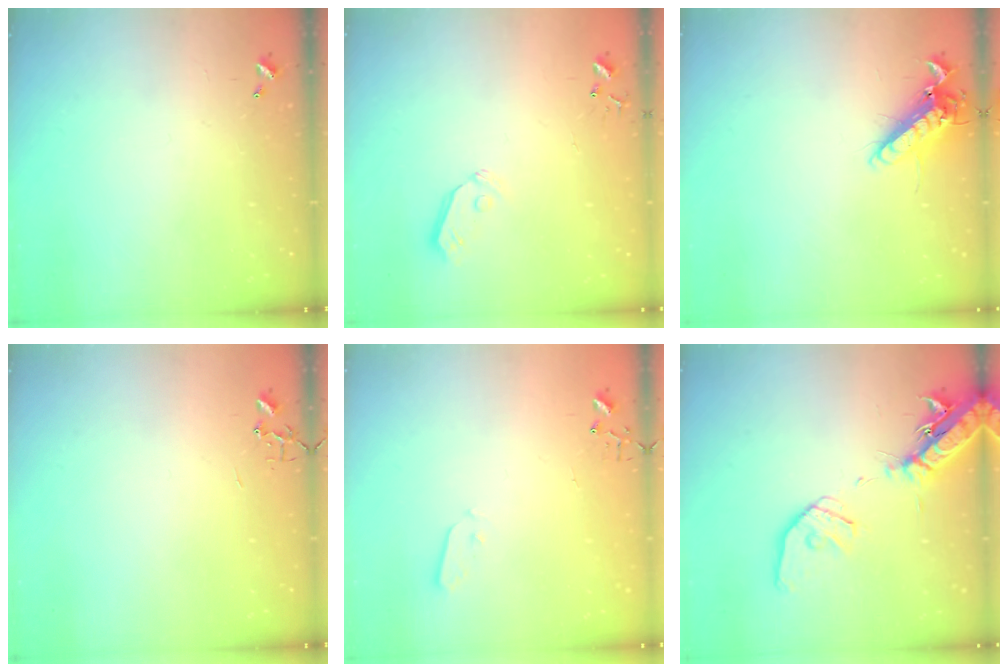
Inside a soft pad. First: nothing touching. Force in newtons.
{"total": 5.8, "press": 5.8, "slide": 0.5}
{"total": 12.5, "press": 12.3, "slide": 2.1}
{"total": 0.0}
{"total": 2.5, "press": 2.5, "slide": 0.4}
{"total": 19.4, "press": 19.1, "slide": 3.5}